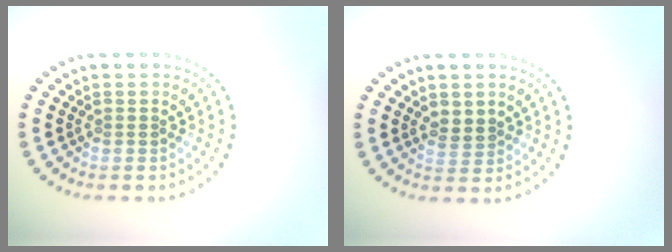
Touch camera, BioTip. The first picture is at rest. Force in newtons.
{"total": 1.9, "press": 1.8, "slide": 0.6}